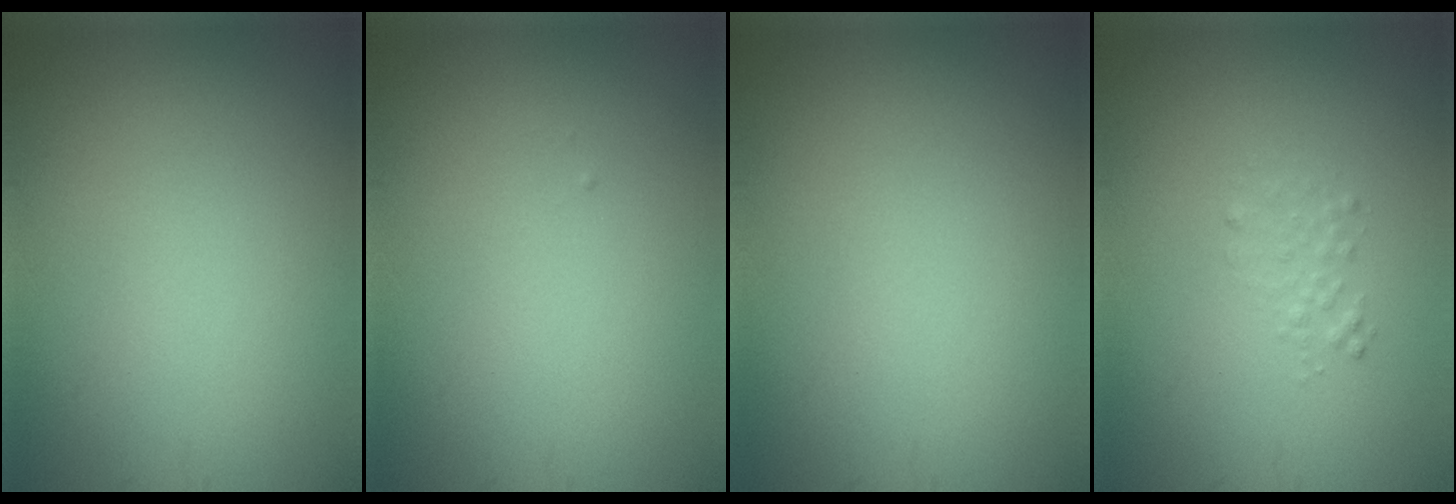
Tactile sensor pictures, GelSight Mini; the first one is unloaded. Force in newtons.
{"total": 0.0}
{"total": 0.0}
{"total": 1.2, "press": 1.2, "slide": 0.0}